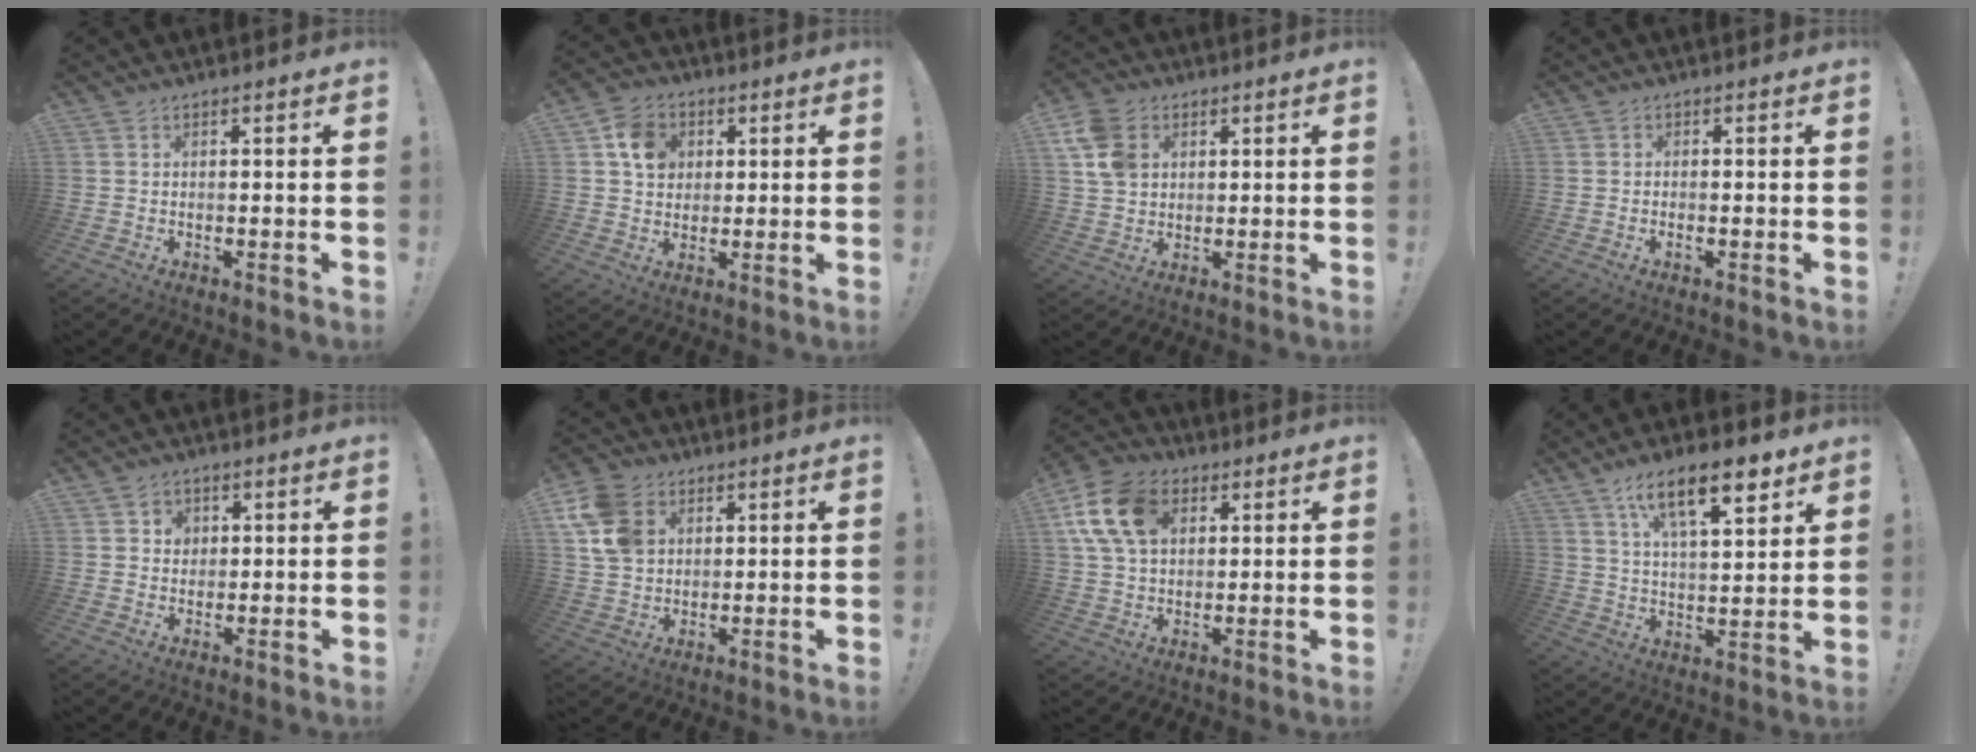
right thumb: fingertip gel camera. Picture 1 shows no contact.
{"total": 9.3, "force": [3.0, 7.9, 3.9], "torque": [-0.047, -0.004, 0.059]}
{"total": 11.0, "force": [3.9, 8.4, 6.0], "torque": [-0.120, 0.001, 0.082]}
{"total": 0.8, "force": [-0.6, 0.1, 0.5], "torque": [-0.006, -0.002, -0.011]}
{"total": 3.3, "force": [1.1, 3.0, 0.7], "torque": [-0.008, -0.004, 0.018]}
{"total": 13.3, "force": [5.2, 10.0, 7.0], "torque": [-0.149, -0.009, 0.107]}
{"total": 15.3, "force": [5.1, 10.7, 9.6], "torque": [-0.175, -0.003, 0.102]}
{"total": 15.3, "force": [8.9, 5.0, 11.4], "torque": [-0.178, -0.036, 0.144]}